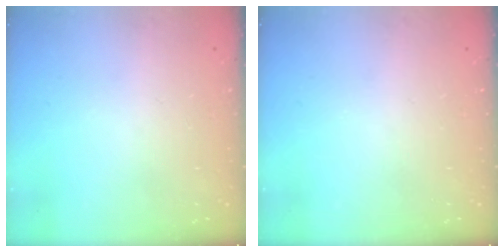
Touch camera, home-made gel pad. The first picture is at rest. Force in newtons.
{"total": 0.0}